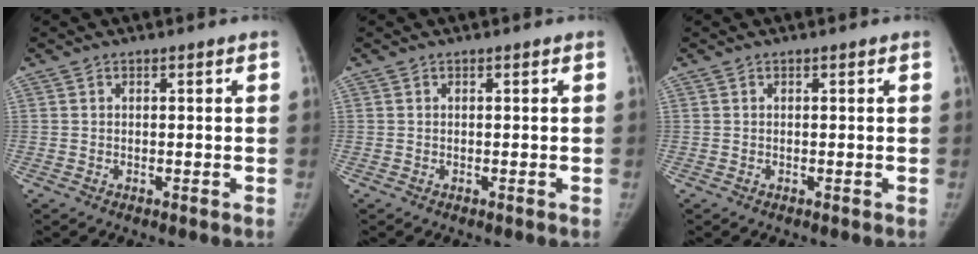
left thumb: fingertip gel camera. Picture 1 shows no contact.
{"total": 0.0}
{"total": 0.0}